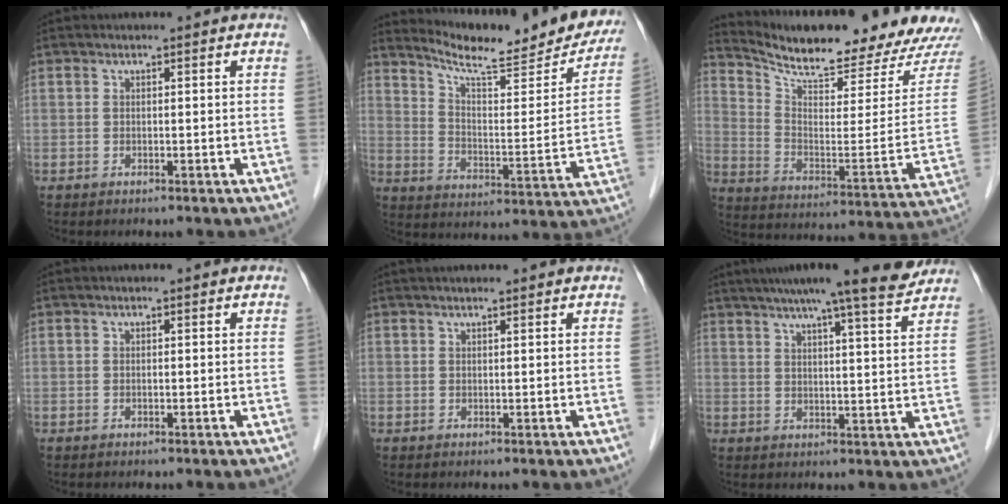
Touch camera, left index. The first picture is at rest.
{"total": 21.2, "force": [19.1, 2.7, 8.8], "torque": [-0.128, -0.048, 0.257]}
{"total": 20.4, "force": [19.2, 1.7, 6.7], "torque": [-0.118, -0.071, 0.270]}
{"total": 0.0}
{"total": 4.8, "force": [4.3, 0.3, 2.2], "torque": [-0.028, 0.031, 0.053]}
{"total": 13.8, "force": [12.0, -0.4, 6.9], "torque": [-0.106, -0.001, 0.154]}